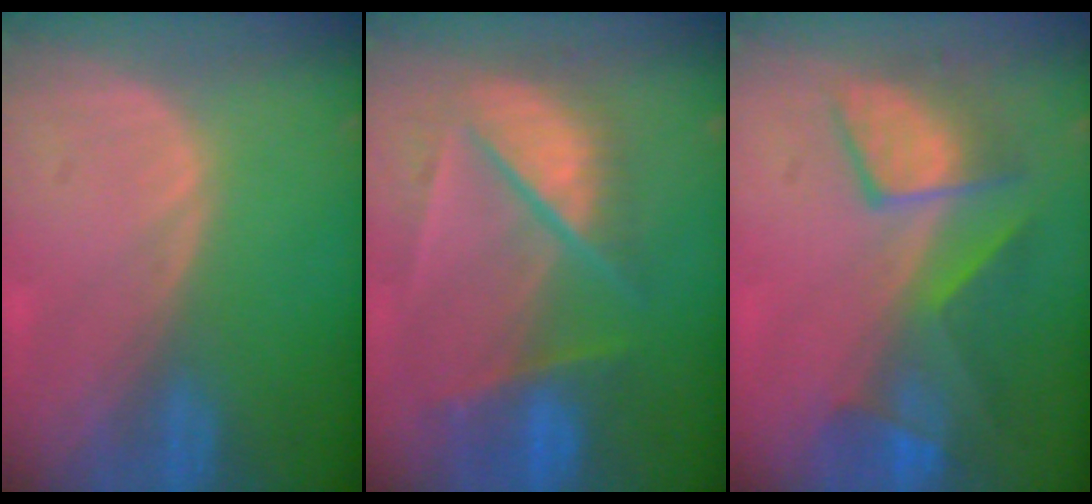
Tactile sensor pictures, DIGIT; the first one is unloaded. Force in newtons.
{"total": 9.4, "press": 8.2, "slide": 4.6}
{"total": 7.9, "press": 7.8, "slide": 1.4}